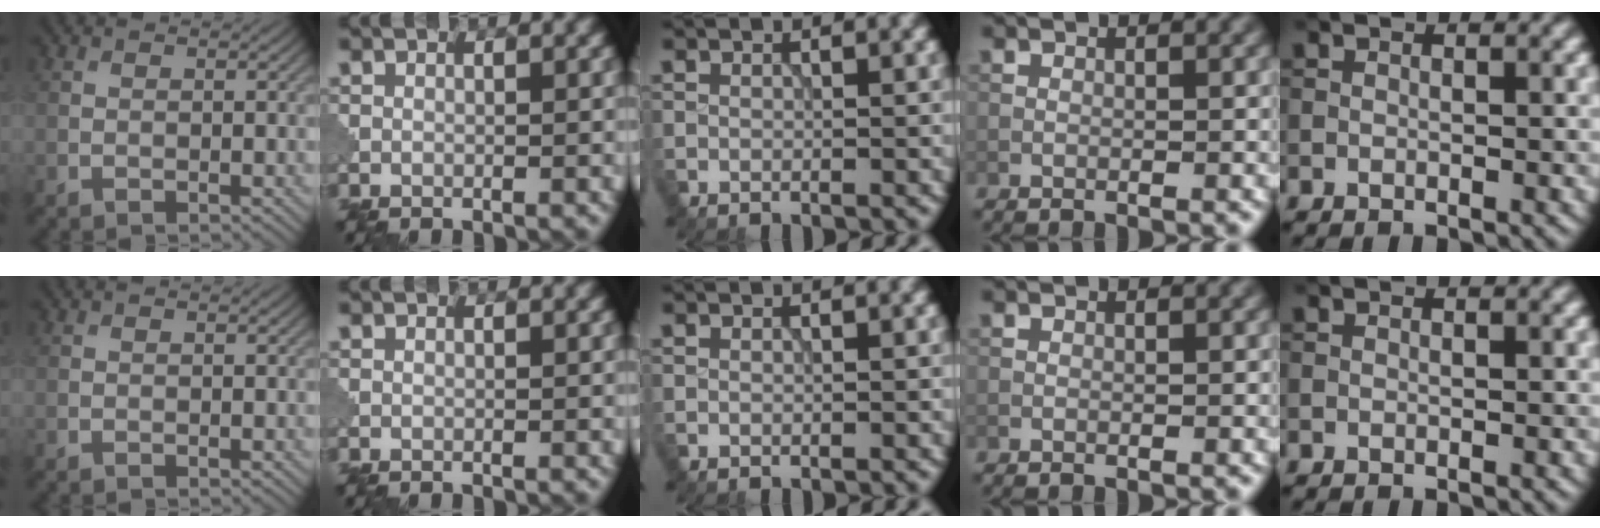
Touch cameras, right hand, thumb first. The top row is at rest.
{}